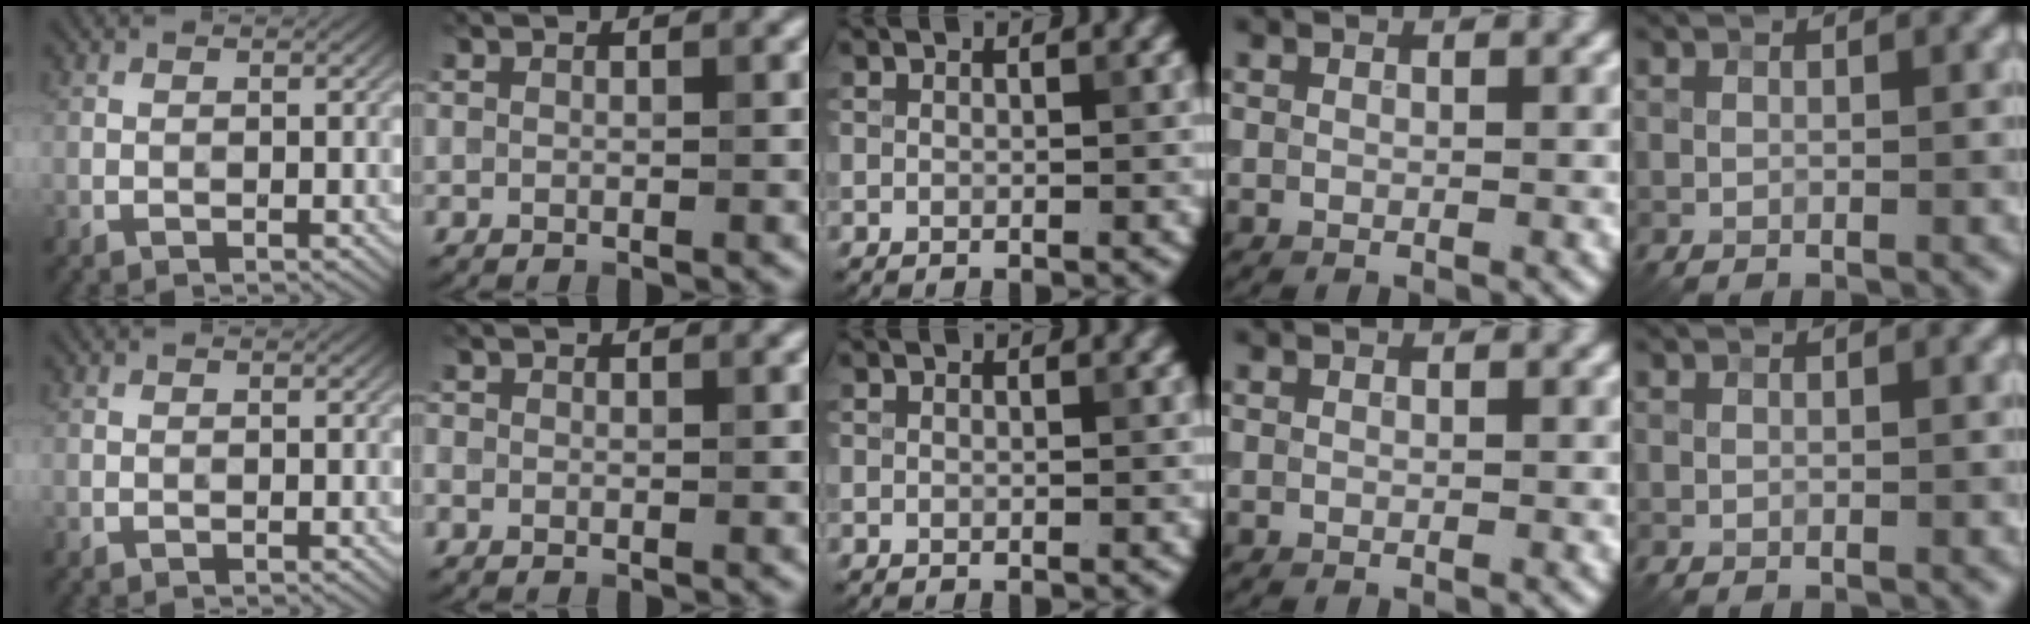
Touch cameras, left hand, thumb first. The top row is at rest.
{"index": {"total": 0.5, "force": [-0.2, 0.5, 0.0], "torque": [0.003, -0.004, -0.003]}}